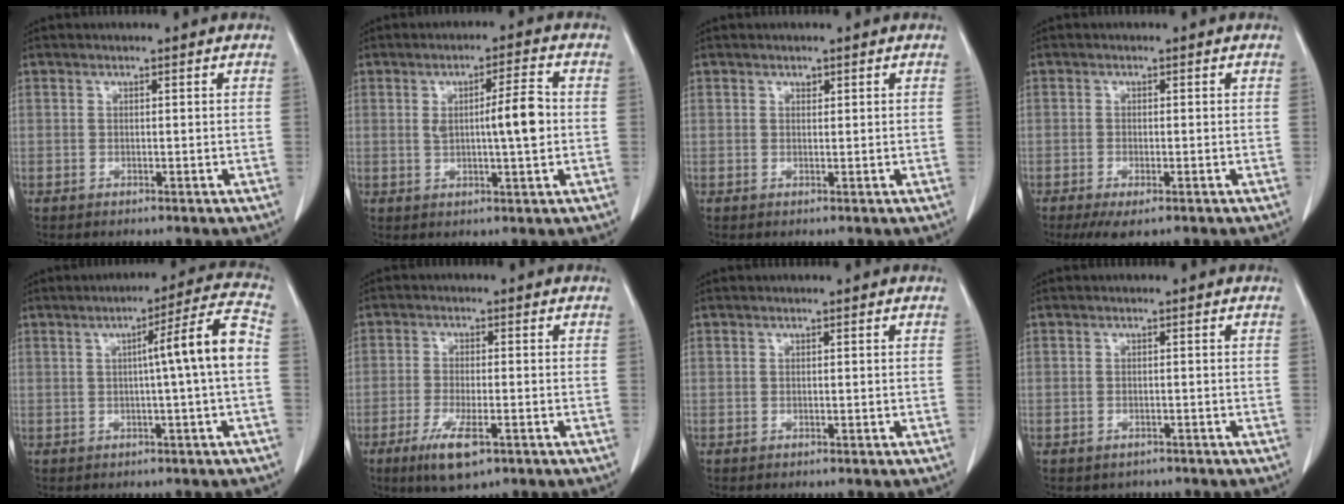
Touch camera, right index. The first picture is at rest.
{"total": 6.6, "force": [0.3, 0.7, 6.6], "torque": [-0.104, 0.005, 0.004]}
{"total": 0.5, "force": [0.4, 0.3, 0.2], "torque": [-0.003, -0.002, 0.004]}
{"total": 3.9, "force": [-2.4, 1.1, 2.9], "torque": [-0.048, -0.008, -0.035]}
{"total": 8.3, "force": [-0.1, -1.2, 8.2], "torque": [-0.117, 0.014, -0.002]}
{"total": 6.8, "force": [-3.6, 1.6, 5.5], "torque": [-0.106, -0.014, -0.058]}
{"total": 0.0}
{"total": 1.9, "force": [-1.5, 1.2, 0.2], "torque": [-0.008, 0.001, -0.019]}